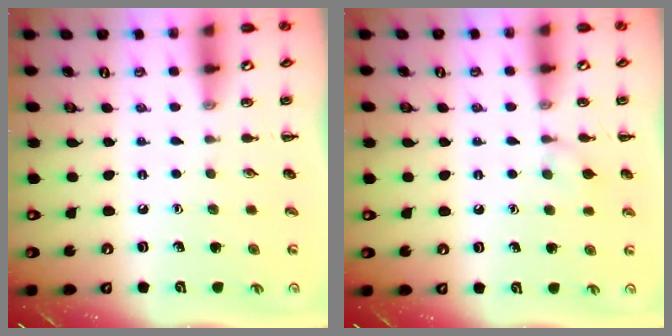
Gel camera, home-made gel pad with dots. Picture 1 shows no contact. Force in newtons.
{"total": 5.9, "press": 5.6, "slide": 1.9}